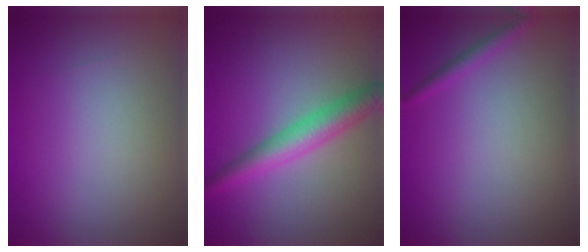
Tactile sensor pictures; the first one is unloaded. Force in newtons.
{"total": 4.4, "press": 4.4, "slide": 0.1}
{"total": 1.2, "press": 1.2, "slide": 0.1}